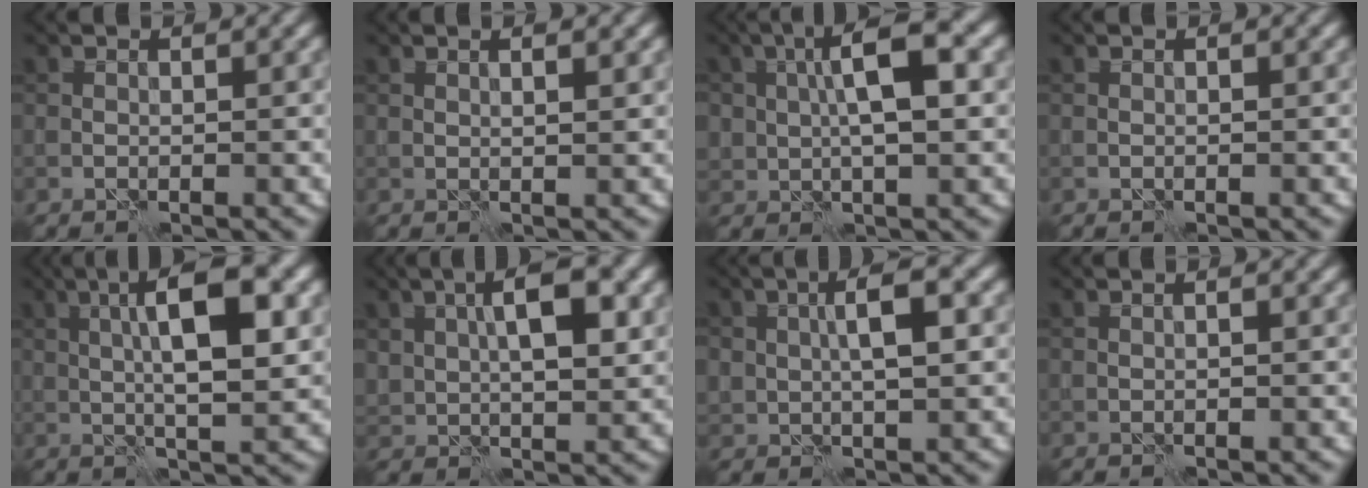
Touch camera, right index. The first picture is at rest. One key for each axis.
{"total": 1.8, "fx": 0.9, "fy": 0.3, "fz": 1.5, "tx": -0.017, "ty": -0.004, "tz": 0.008}
{"total": 6.2, "fx": 1.1, "fy": 2.4, "fz": 5.6, "tx": -0.093, "ty": 0.012, "tz": 0.015}
{"total": 0.0}
{"total": 8.3, "fx": 1.6, "fy": 2.1, "fz": 7.9, "tx": -0.126, "ty": 0.008, "tz": 0.022}
{"total": 6.5, "fx": 2.0, "fy": 3.0, "fz": 5.4, "tx": -0.093, "ty": 0.008, "tz": 0.034}
{"total": 4.2, "fx": 0.8, "fy": 1.7, "fz": 3.8, "tx": -0.070, "ty": 0.009, "tz": 0.013}
{"total": 0.6, "fx": 0.1, "fy": 0.0, "fz": 0.6, "tx": -0.011, "ty": 0.001, "tz": 0.002}